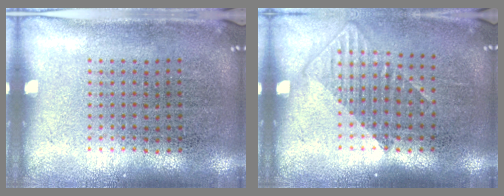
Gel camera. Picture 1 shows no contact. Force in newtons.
{"total": 1.3, "press": 1.1, "slide": 0.7}